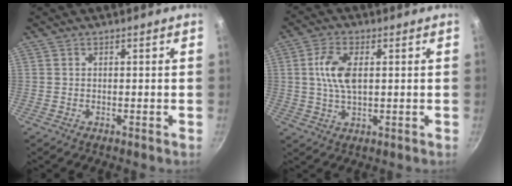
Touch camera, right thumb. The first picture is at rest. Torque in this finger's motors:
{"motor_torque": [1.35, 1.09, 1.10, -0.39, 0.12]}